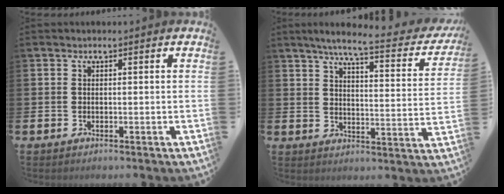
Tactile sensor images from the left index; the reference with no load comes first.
{"total": 6.4, "force": [5.3, 0.5, 3.5], "torque": [-0.078, -0.039, 0.081]}